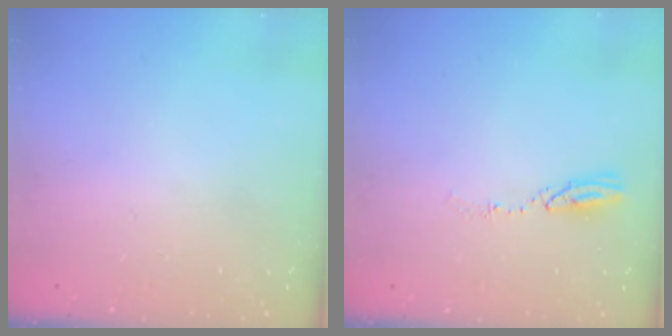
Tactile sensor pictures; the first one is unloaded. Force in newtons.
{"total": 4.0, "press": 4.0, "slide": 0.4}